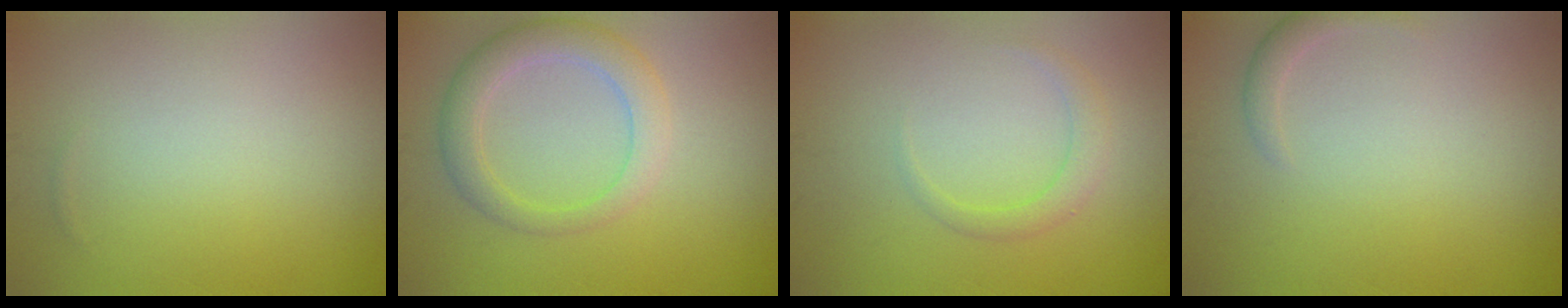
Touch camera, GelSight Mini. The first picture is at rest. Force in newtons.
{"total": 3.0, "press": 3.0, "slide": 0.3}
{"total": 1.7, "press": 1.7, "slide": 0.1}
{"total": 1.4, "press": 1.4, "slide": 0.1}